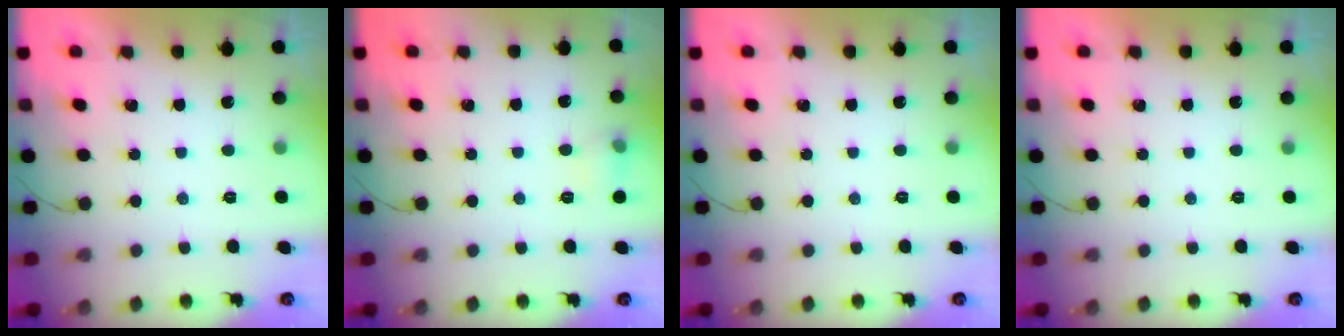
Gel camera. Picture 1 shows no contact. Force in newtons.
{"total": 6.3, "press": 6.1, "slide": 1.7}
{"total": 0.0}
{"total": 0.0}